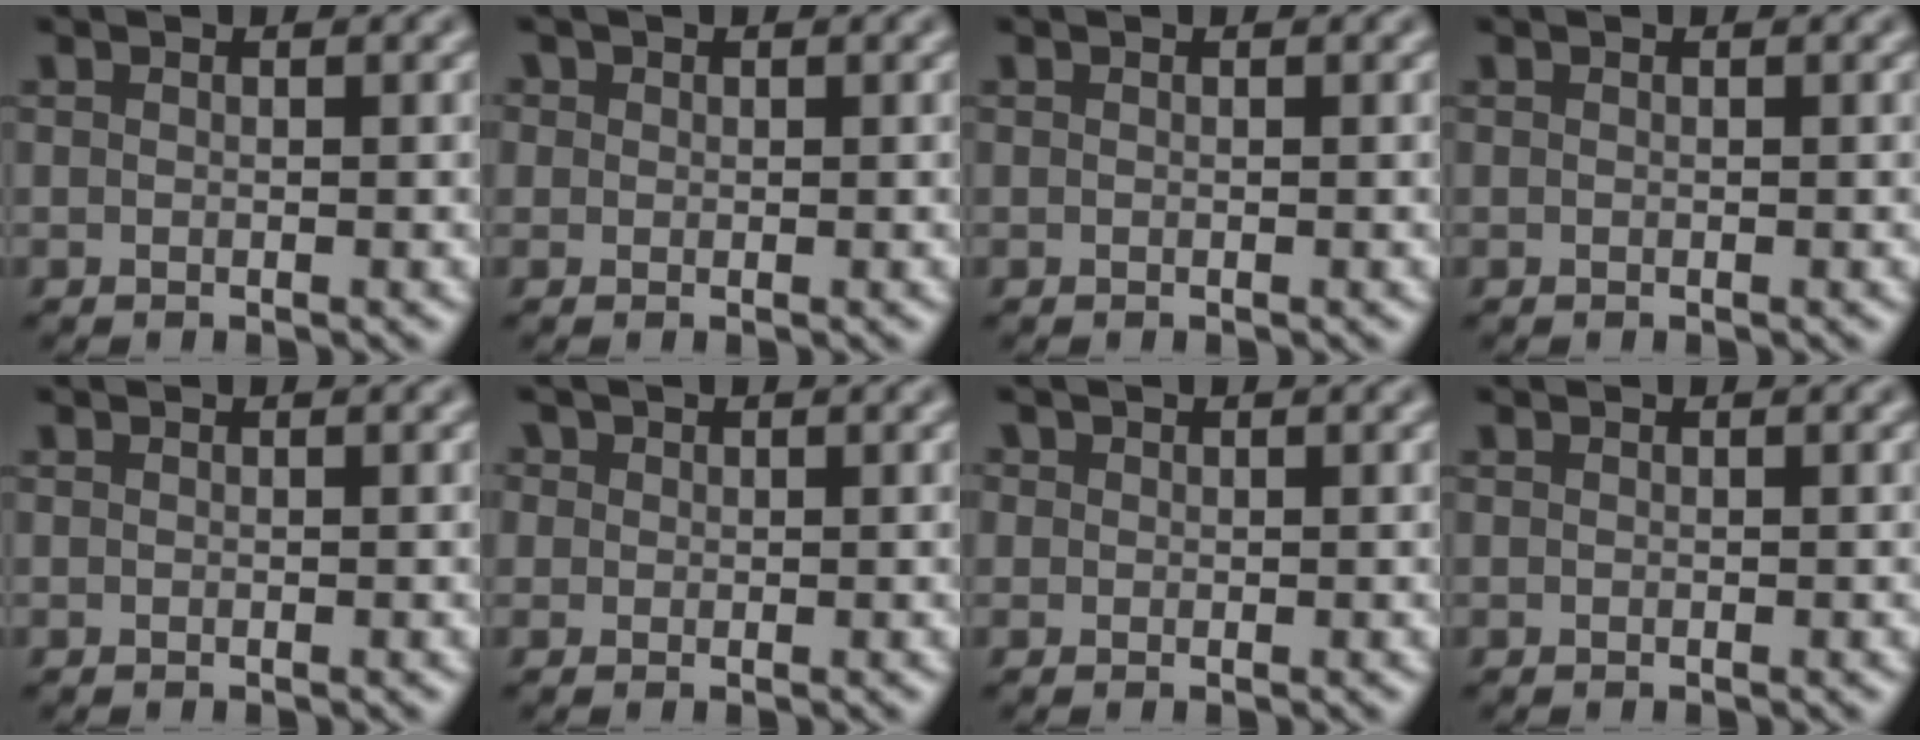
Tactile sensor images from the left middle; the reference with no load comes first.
{"total": 1.0, "force": [0.4, 0.9, 0.2], "torque": [0.000, 0.000, 0.001]}
{"total": 0.0}
{"total": 0.0}
{"total": 0.0}
{"total": 1.9, "force": [0.8, 1.6, 0.6], "torque": [-0.012, 0.007, 0.004]}
{"total": 0.8, "force": [0.3, 0.7, 0.1], "torque": [0.002, 0.000, -0.001]}
{"total": 0.0}